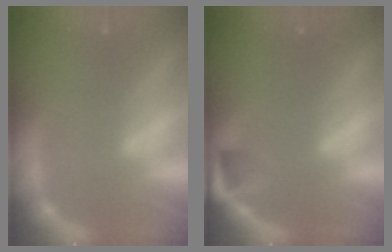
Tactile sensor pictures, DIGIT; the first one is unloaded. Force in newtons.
{"total": 2.4}